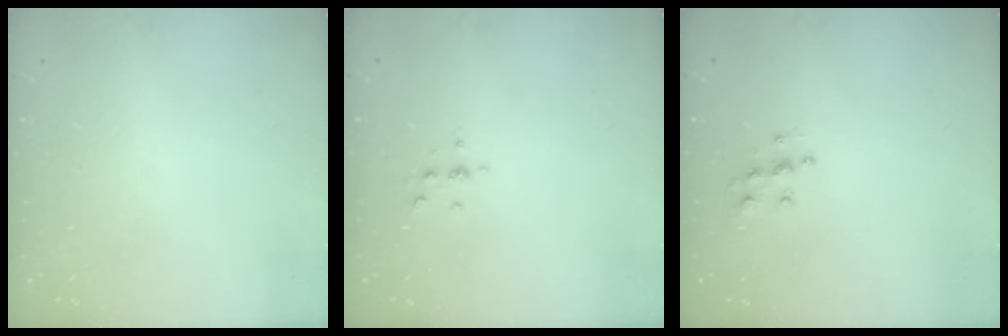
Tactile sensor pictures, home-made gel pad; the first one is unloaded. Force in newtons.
{"total": 2.4, "press": 2.4, "slide": 0.3}
{"total": 6.2, "press": 6.2, "slide": 0.2}